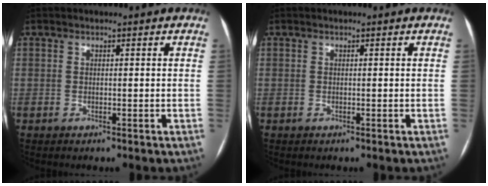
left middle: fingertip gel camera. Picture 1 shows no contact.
{"total": 0.0}